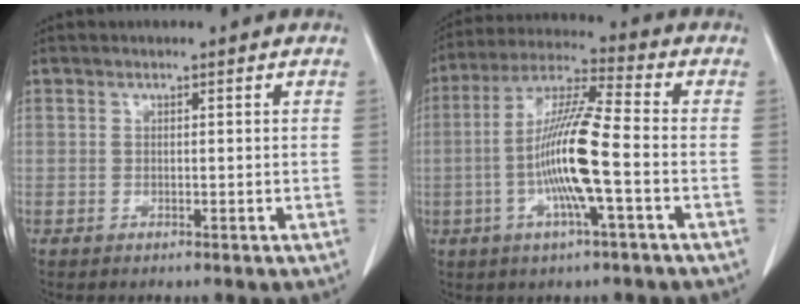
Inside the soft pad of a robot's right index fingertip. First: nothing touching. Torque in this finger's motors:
{"motor_torque": [1.83, -0.31, 0.43, 0.21]}